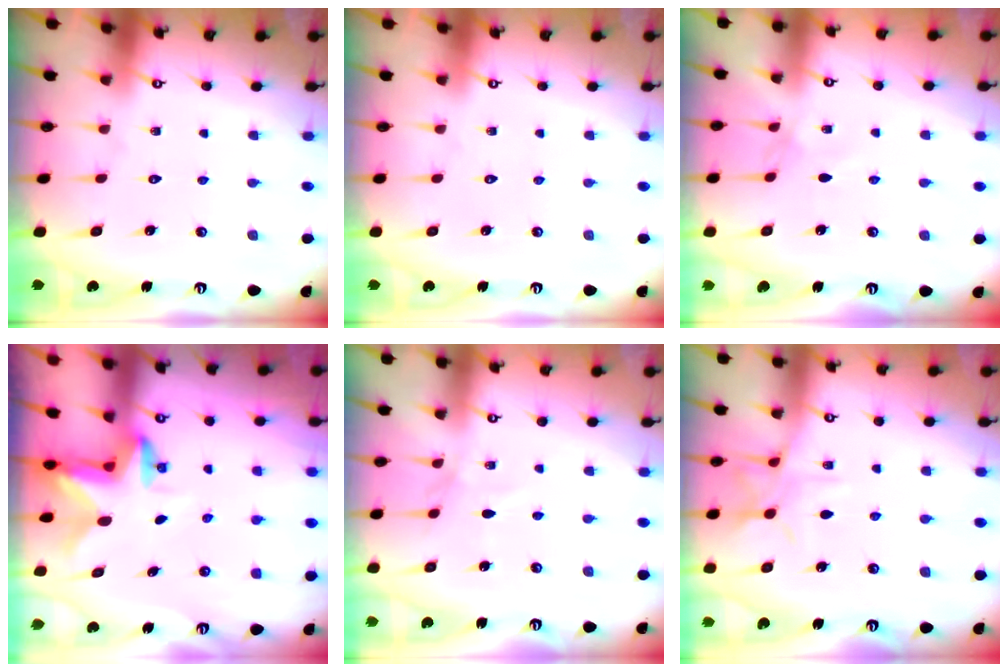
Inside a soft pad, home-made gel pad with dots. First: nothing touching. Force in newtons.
{"total": 0.0}
{"total": 1.7, "press": 1.6, "slide": 0.4}
{"total": 2.7, "press": 2.6, "slide": 0.5}
{"total": 3.7, "press": 3.7, "slide": 0.4}
{"total": 7.8, "press": 7.8, "slide": 0.5}